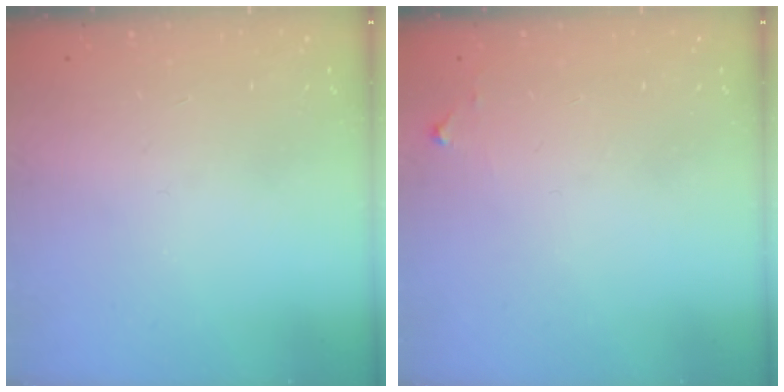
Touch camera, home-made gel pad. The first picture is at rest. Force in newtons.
{"total": 5.0, "press": 5.0, "slide": 0.7}